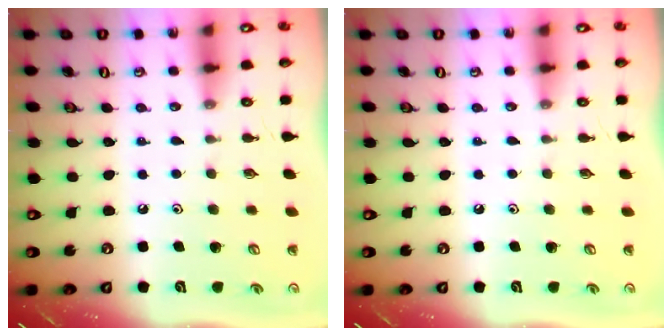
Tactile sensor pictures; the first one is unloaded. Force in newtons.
{"total": 0.0}